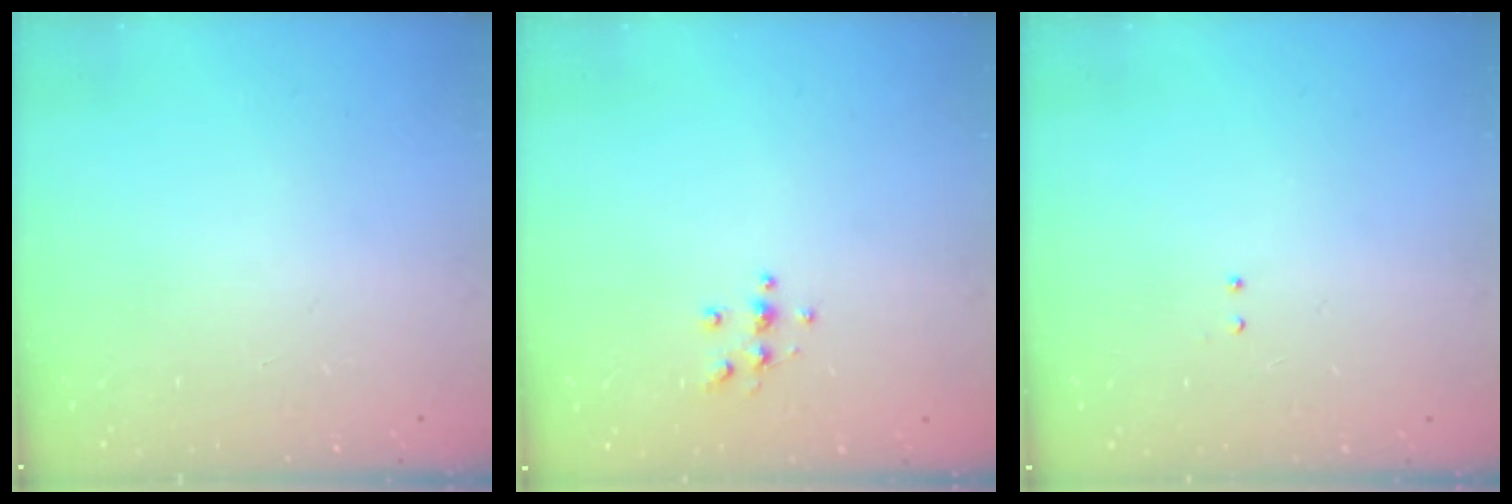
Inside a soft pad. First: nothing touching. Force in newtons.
{"total": 4.2, "press": 4.2, "slide": 0.3}
{"total": 2.1, "press": 2.0, "slide": 0.6}